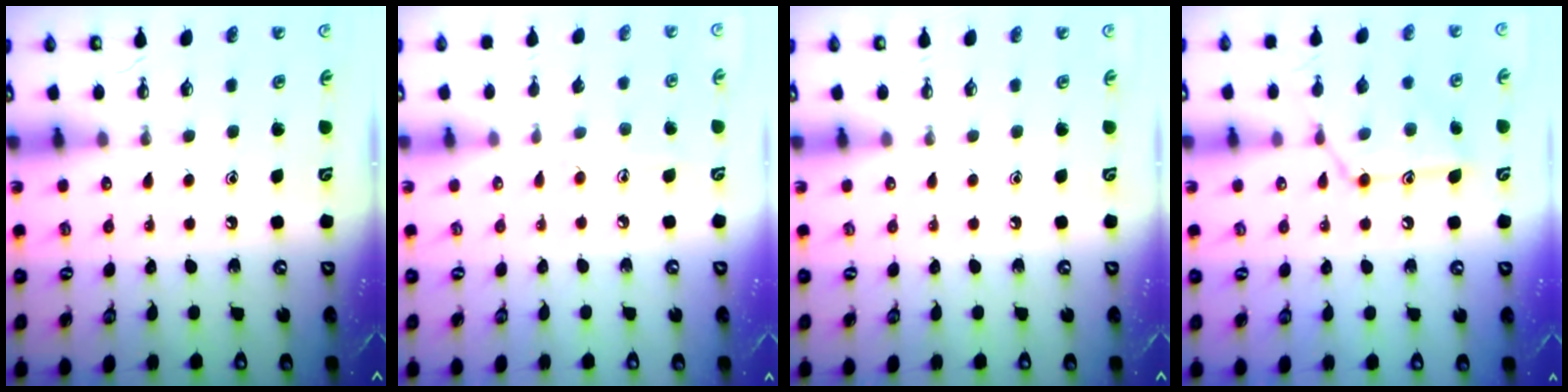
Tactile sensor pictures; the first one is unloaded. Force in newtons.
{"total": 6.5, "press": 6.5, "slide": 0.4}
{"total": 0.0}
{"total": 14.1, "press": 14.1, "slide": 1.2}